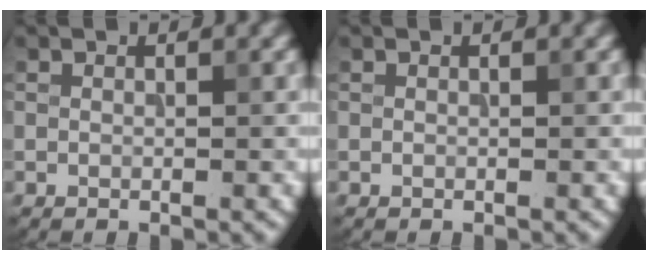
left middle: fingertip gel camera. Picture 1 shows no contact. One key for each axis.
{"total": 0.0}